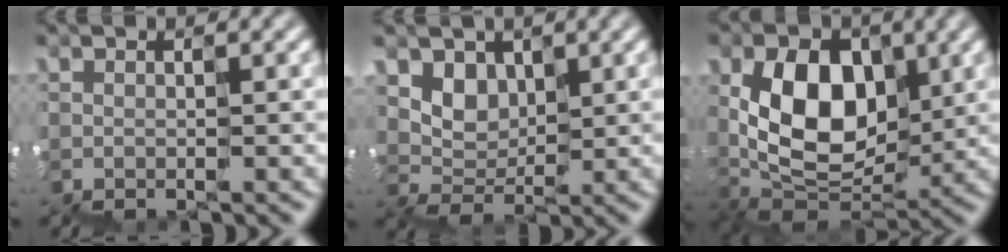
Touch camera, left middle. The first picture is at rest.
{"total": 2.7, "force": [1.8, 2.0, -0.2], "torque": [-0.005, -0.001, 0.033]}
{"total": 8.5, "force": [1.3, 6.4, 5.4], "torque": [-0.099, 0.000, 0.018]}